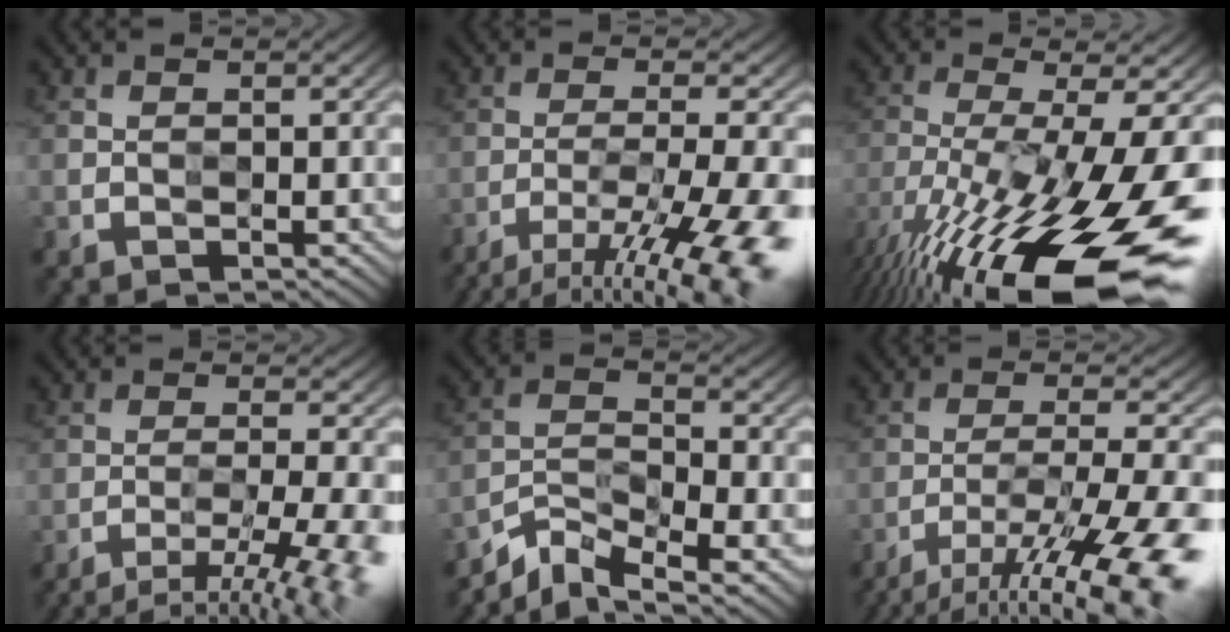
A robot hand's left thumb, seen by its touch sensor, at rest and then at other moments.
{"total": 13.8, "force": [-9.1, 2.7, 10.0], "torque": [-0.167, -0.017, -0.127]}
{"total": 19.2, "force": [-9.9, 5.3, 15.5], "torque": [-0.285, -0.008, -0.169]}
{"total": 10.1, "force": [-6.4, 1.7, 7.7], "torque": [-0.120, -0.002, -0.088]}
{"total": 7.0, "force": [-5.2, 1.9, 4.3], "torque": [-0.084, -0.010, -0.104]}
{"total": 15.4, "force": [-10.3, 3.1, 11.0], "torque": [-0.193, -0.022, -0.152]}